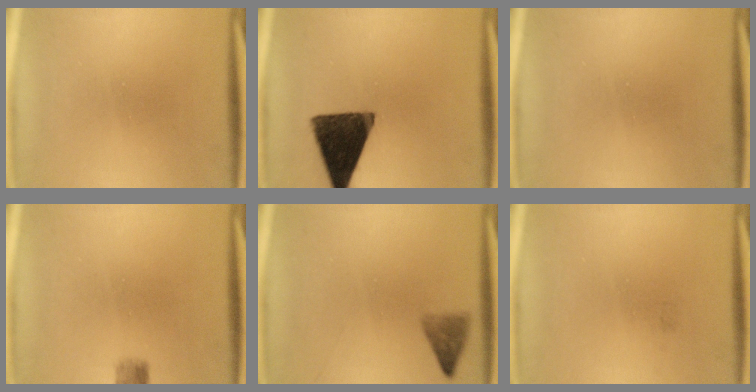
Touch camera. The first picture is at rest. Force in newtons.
{"total": 15.2}
{"total": 0.0}
{"total": 2.2}
{"total": 2.0}
{"total": 0.7}